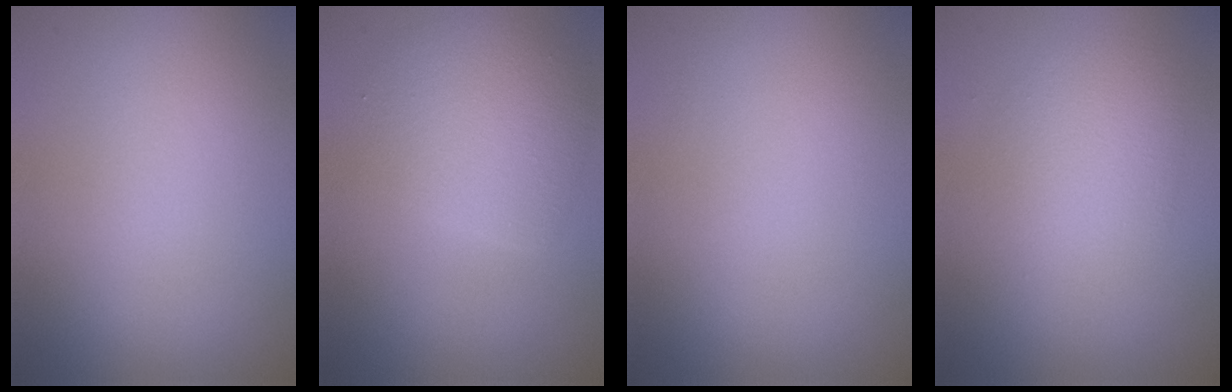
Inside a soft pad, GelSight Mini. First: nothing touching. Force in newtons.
{"total": 4.2, "press": 4.2, "slide": 0.2}
{"total": 0.0}
{"total": 2.9, "press": 2.9, "slide": 0.1}